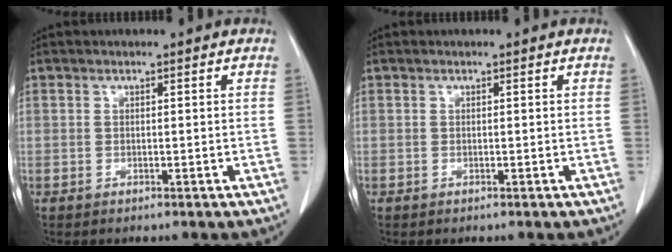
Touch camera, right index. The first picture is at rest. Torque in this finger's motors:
{"motor_torque": [0.00, 0.00, 0.00, 0.00]}